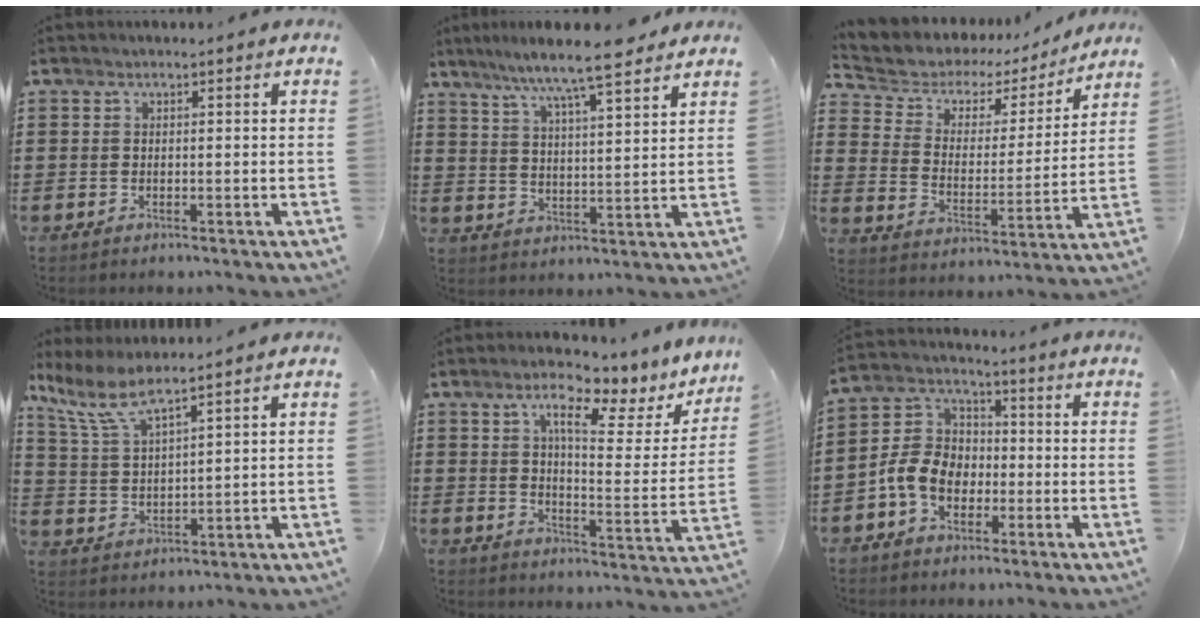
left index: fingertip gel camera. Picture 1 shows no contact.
{"total": 8.0, "force": [6.9, 0.2, 4.0], "torque": [-0.099, -0.028, 0.119]}
{"total": 4.4, "force": [3.2, 3.0, 0.9], "torque": [-0.045, -0.018, 0.046]}
{"total": 6.9, "force": [5.6, 1.0, 3.9], "torque": [-0.096, -0.018, 0.101]}
{"total": 9.2, "force": [6.4, 2.0, 6.3], "torque": [-0.104, -0.036, 0.099]}
{"total": 7.6, "force": [-2.6, 5.8, 4.1], "torque": [-0.115, 0.013, -0.058]}